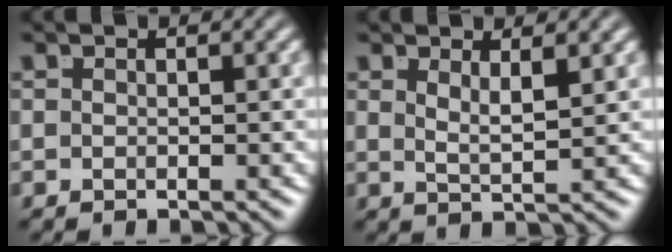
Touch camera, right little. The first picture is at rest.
{"total": 2.2, "force": [1.3, -0.8, 1.6], "torque": [-0.026, -0.012, 0.031]}